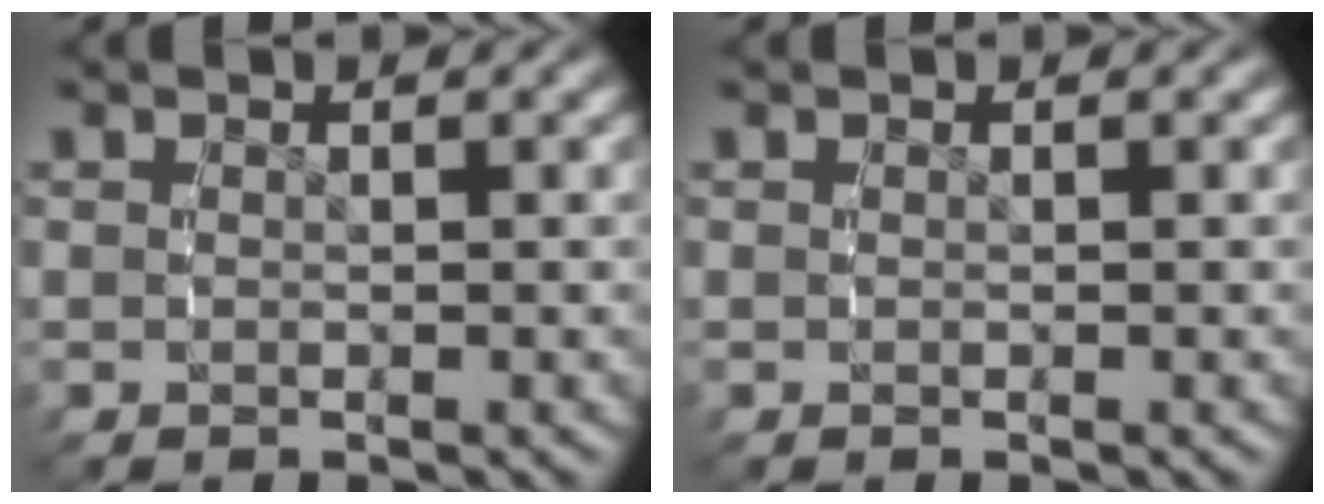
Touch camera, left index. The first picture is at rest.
{"total": 0.0}